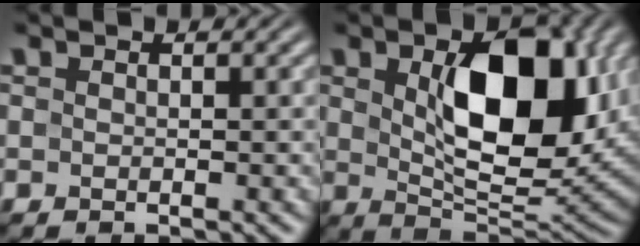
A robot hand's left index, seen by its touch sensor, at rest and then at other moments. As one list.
[{"total": 11.1, "force": [2.1, 6.1, 9.0], "torque": [-0.143, -0.009, 0.042]}]